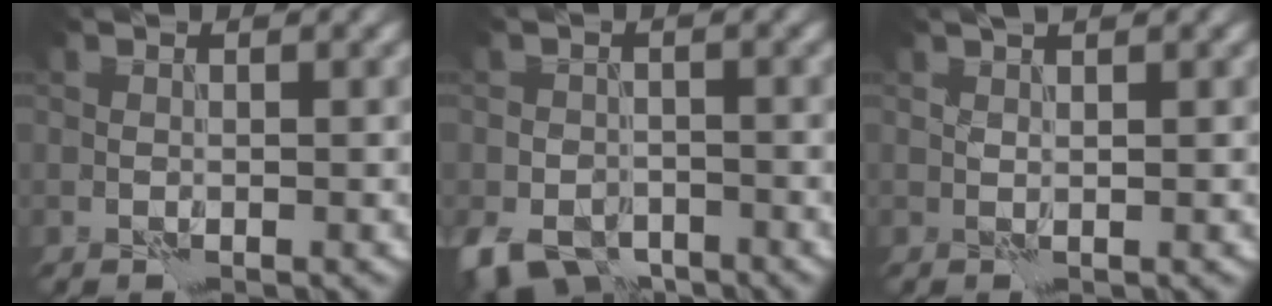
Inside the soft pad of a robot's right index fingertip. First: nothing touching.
{"total": 6.1, "force": [-4.3, 3.5, 2.5], "torque": [-0.041, -0.017, -0.073]}
{"total": 1.4, "force": [1.1, 0.2, 0.9], "torque": [-0.019, -0.001, 0.013]}